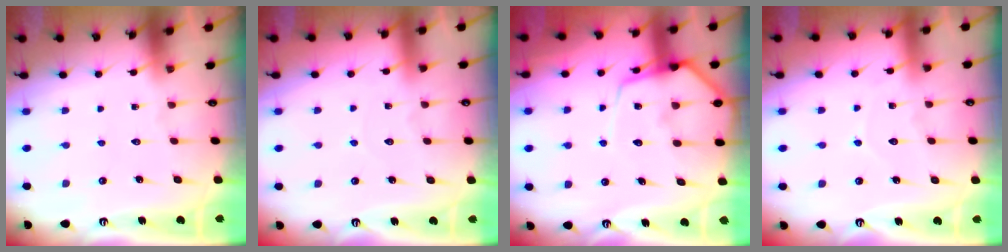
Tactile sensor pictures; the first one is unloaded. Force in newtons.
{"total": 2.1, "press": 2.1, "slide": 0.2}
{"total": 10.8, "press": 10.7, "slide": 1.2}
{"total": 4.7, "press": 4.6, "slide": 0.5}